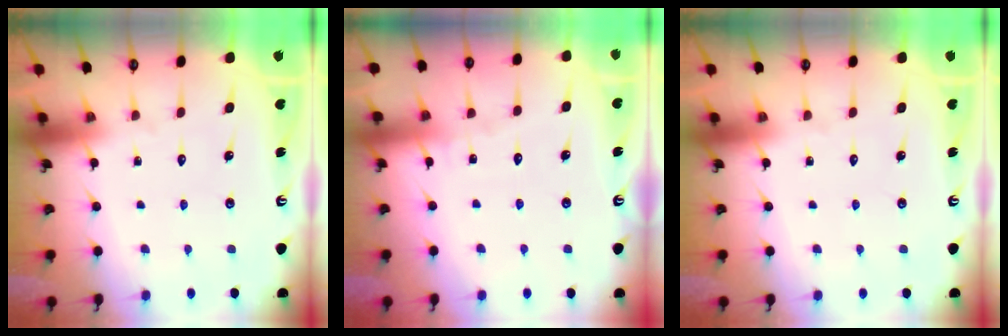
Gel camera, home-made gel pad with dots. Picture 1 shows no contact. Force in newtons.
{"total": 3.1, "press": 3.1, "slide": 0.3}
{"total": 0.0}